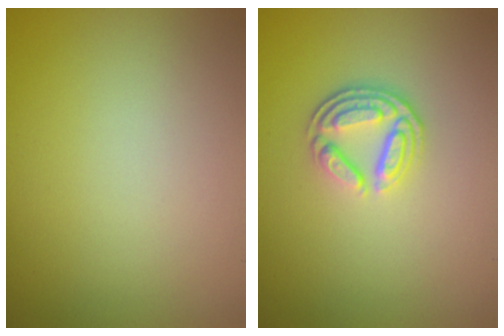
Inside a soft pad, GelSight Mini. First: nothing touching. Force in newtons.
{"total": 3.7, "press": 2.7, "slide": 2.4}